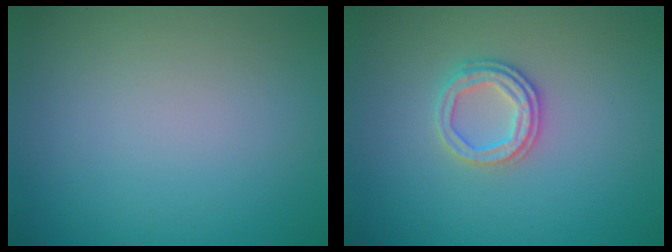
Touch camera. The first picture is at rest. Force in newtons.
{"total": 2.4, "press": 2.3, "slide": 0.7}